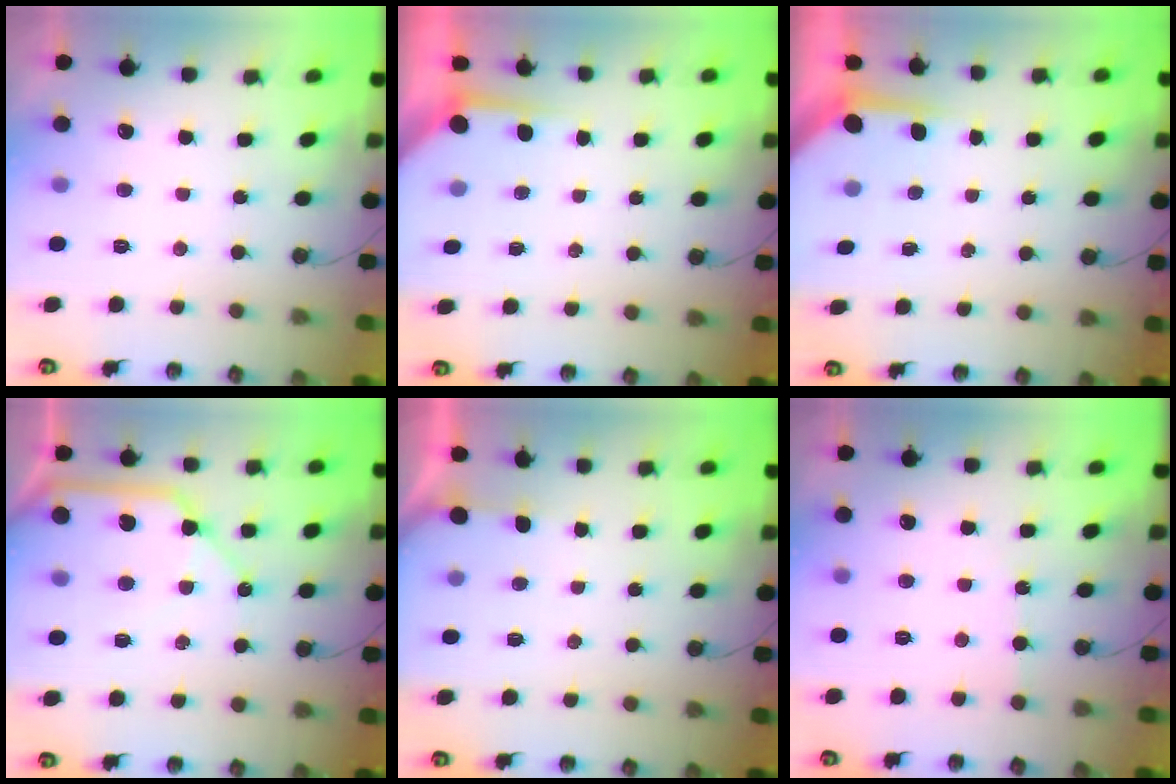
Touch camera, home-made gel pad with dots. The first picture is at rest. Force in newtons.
{"total": 3.4, "press": 3.3, "slide": 0.4}
{"total": 3.9, "press": 3.9, "slide": 0.3}
{"total": 13.3, "press": 13.3, "slide": 1.5}
{"total": 1.9, "press": 1.9, "slide": 0.2}
{"total": 2.4, "press": 2.4, "slide": 0.2}